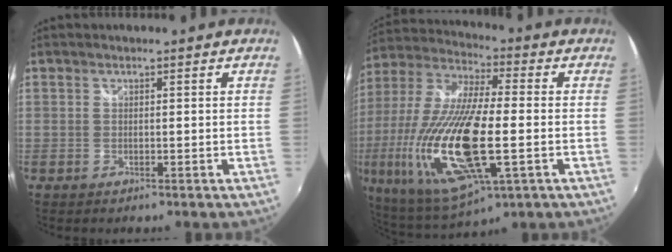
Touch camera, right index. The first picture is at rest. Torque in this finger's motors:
{"motor_torque": [2.14, 0.00, 1.05, 0.21]}